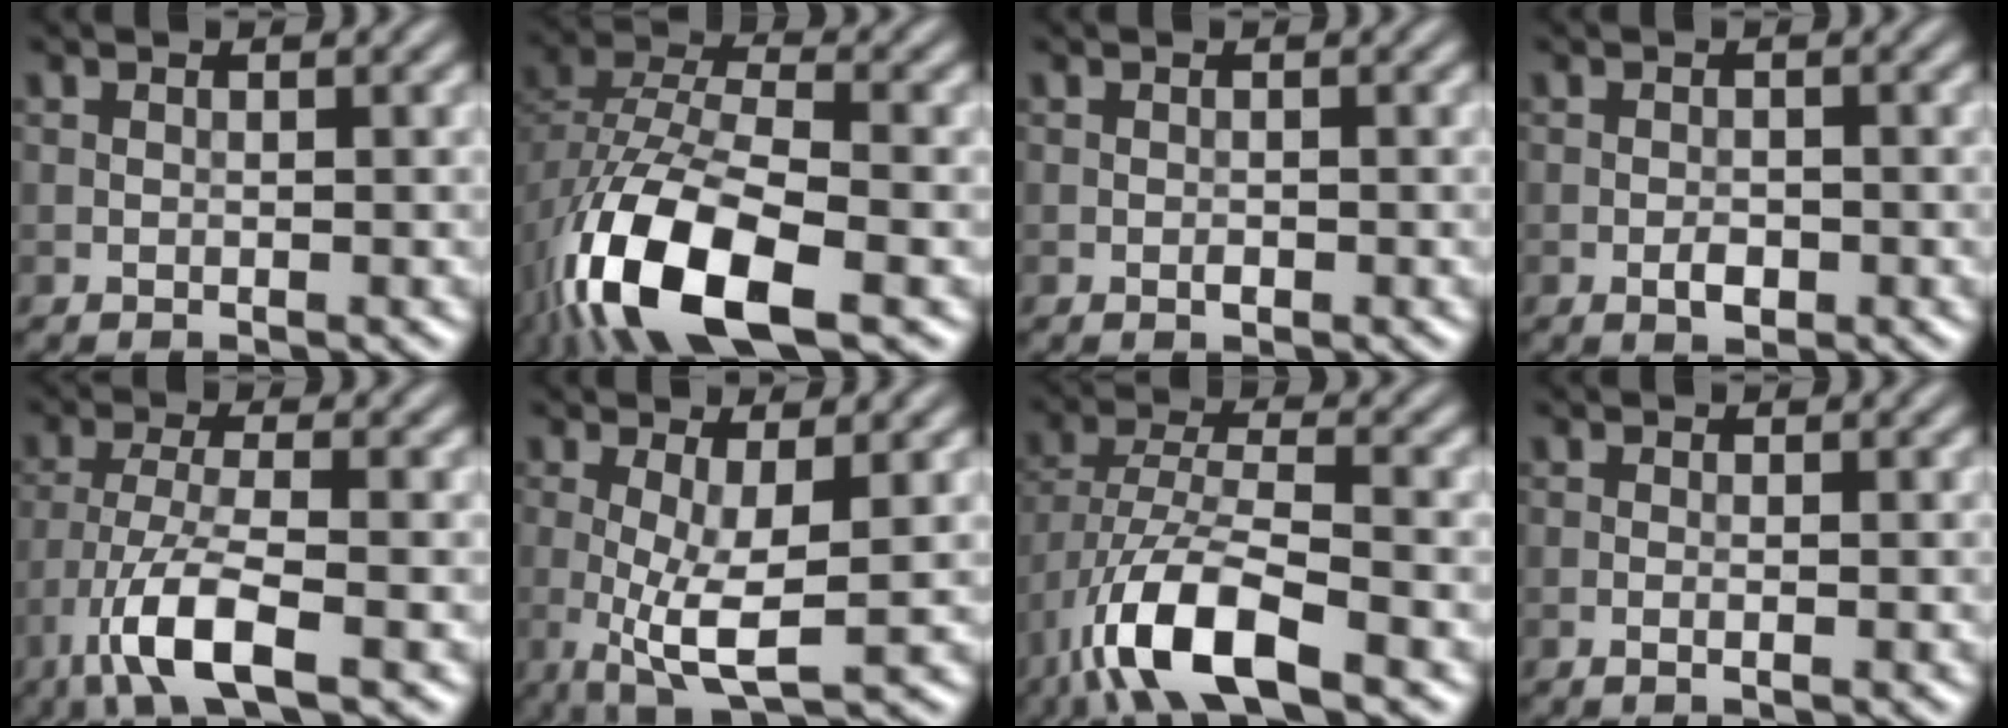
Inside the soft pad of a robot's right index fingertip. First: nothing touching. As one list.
[{"total": 12.6, "force": [-6.2, 5.6, 9.4], "torque": [-0.193, -0.015, -0.119]}, {"total": 0.6, "force": [-0.3, 0.3, 0.4], "torque": [-0.005, 0.001, -0.004]}, {"total": 1.5, "force": [-0.6, 0.8, 1.1], "torque": [-0.018, 0.000, -0.012]}, {"total": 6.2, "force": [-3.4, 1.5, 4.9], "torque": [-0.099, -0.004, -0.073]}, {"total": 5.3, "force": [-0.4, 1.4, 5.1], "torque": [-0.098, -0.011, -0.006]}, {"total": 8.8, "force": [-4.9, 3.0, 6.7], "torque": [-0.130, 0.002, -0.099]}, {"total": 0.7, "force": [-0.2, 0.1, 0.6], "torque": [-0.012, -0.003, -0.005]}]